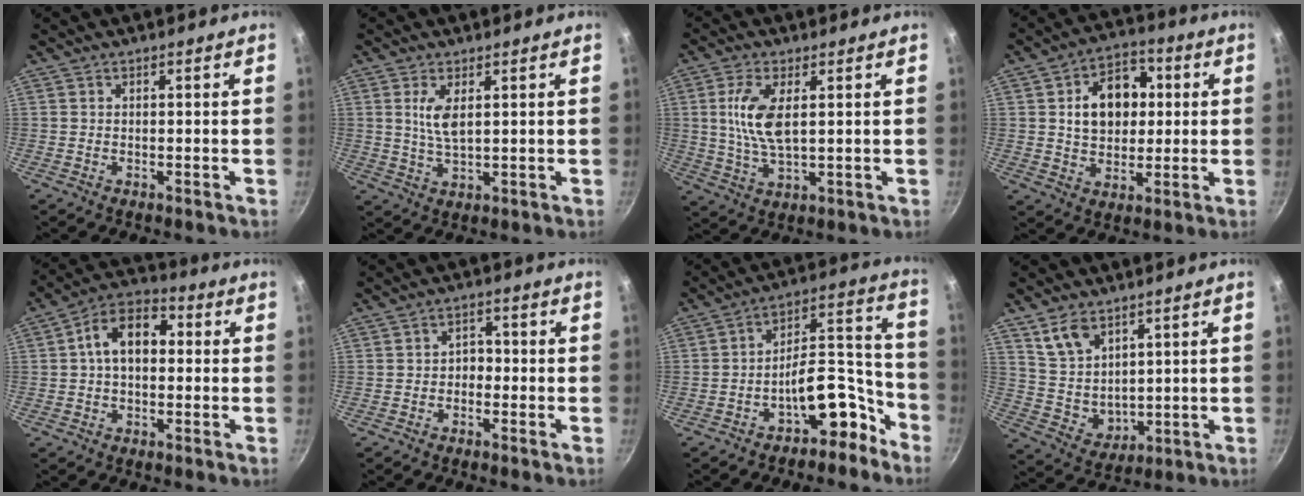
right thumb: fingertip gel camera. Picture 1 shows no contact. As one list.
[{"total": 5.0, "force": [1.5, 1.9, 4.4], "torque": [-0.082, -0.013, 0.031]}, {"total": 8.9, "force": [1.8, 3.8, 7.9], "torque": [-0.158, -0.003, 0.037]}, {"total": 14.1, "force": [2.0, 10.7, 9.0], "torque": [-0.099, 0.015, 0.027]}, {"total": 10.8, "force": [1.1, 7.1, 8.1], "torque": [-0.101, 0.033, 0.000]}, {"total": 2.7, "force": [-1.0, 2.1, 1.4], "torque": [-0.004, 0.016, -0.021]}, {"total": 12.9, "force": [-7.6, 6.4, 8.2], "torque": [-0.056, 0.108, -0.111]}, {"total": 9.2, "force": [5.2, 5.9, 4.7], "torque": [-0.062, -0.028, 0.116]}]